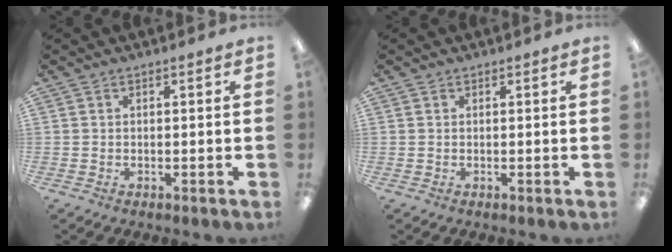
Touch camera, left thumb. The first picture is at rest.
{"total": 0.0}